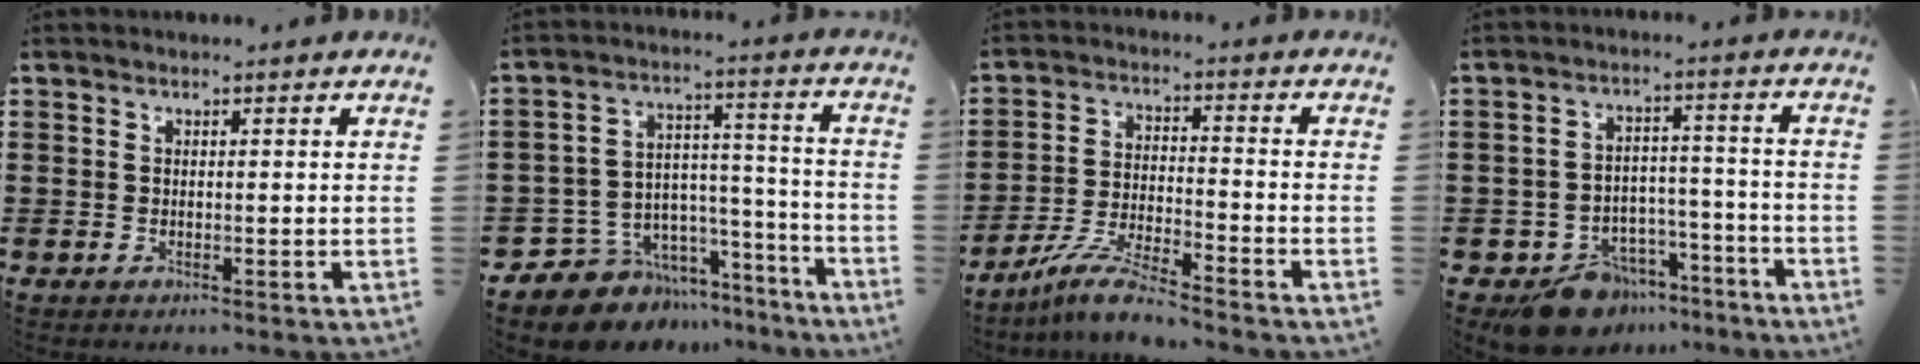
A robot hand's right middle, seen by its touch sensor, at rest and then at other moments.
{"total": 7.8, "force": [-6.4, 4.4, 0.1], "torque": [-0.015, 0.011, -0.121]}
{"total": 7.1, "force": [-6.2, 0.3, 3.4], "torque": [-0.079, -0.008, -0.123]}
{"total": 8.1, "force": [-6.9, 3.8, 1.7], "torque": [-0.031, 0.033, -0.130]}